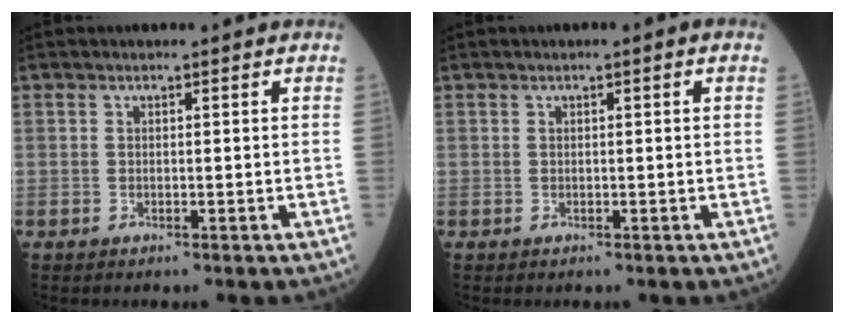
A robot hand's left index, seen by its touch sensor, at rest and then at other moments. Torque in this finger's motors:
{"motor_torque": [-0.07, -0.45, -0.65, 0.00]}